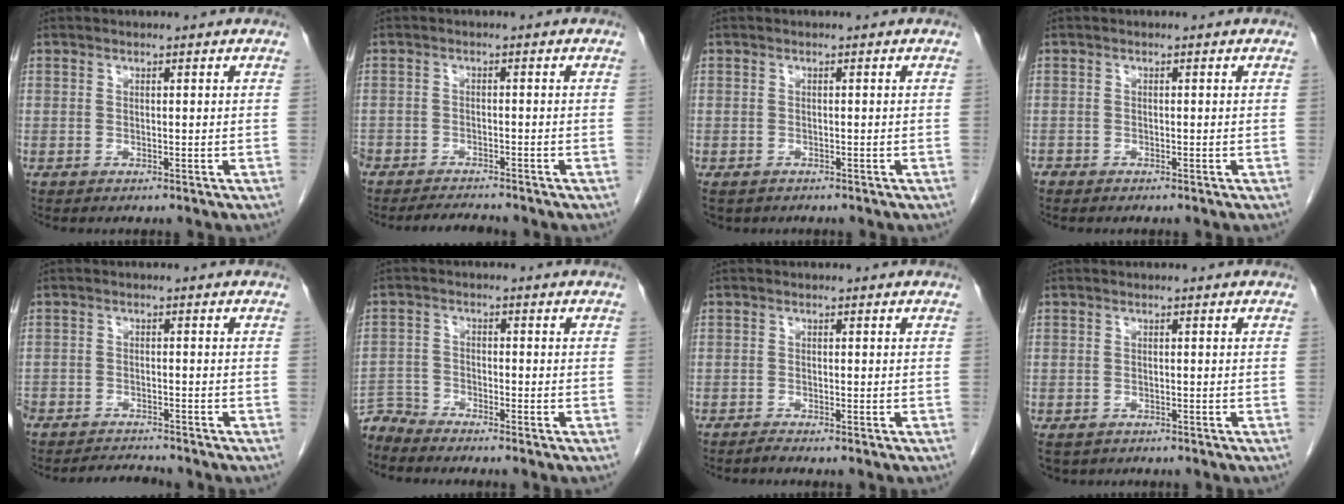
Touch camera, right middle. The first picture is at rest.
{"total": 4.9, "force": [-4.7, 0.9, 1.0], "torque": [-0.017, -0.010, -0.079]}
{"total": 2.1, "force": [-1.5, 1.3, 0.6], "torque": [-0.015, -0.002, -0.021]}
{"total": 0.7, "force": [-0.7, 0.3, 0.1], "torque": [-0.006, 0.000, -0.016]}
{"total": 5.0, "force": [-5.0, 0.7, 0.5], "torque": [-0.010, -0.006, -0.083]}
{"total": 3.8, "force": [-3.7, -0.5, -0.7], "torque": [0.019, -0.012, -0.073]}
{"total": 0.8, "force": [-0.8, -0.2, 0.1], "torque": [-0.004, -0.003, -0.015]}
{"total": 3.5, "force": [-2.6, 2.1, 1.0], "torque": [-0.018, -0.003, -0.038]}